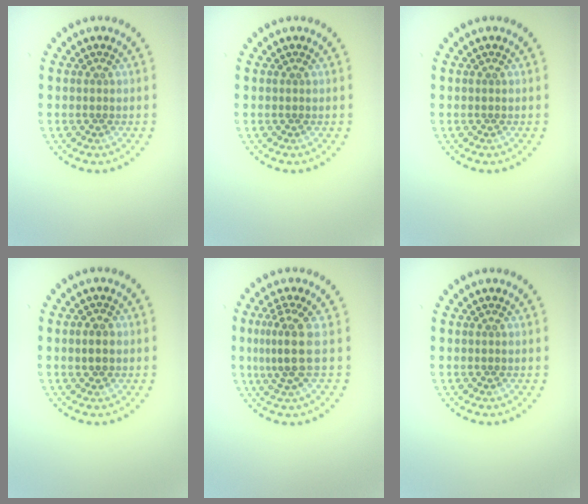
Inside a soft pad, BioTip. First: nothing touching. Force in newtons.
{"total": 0.0}
{"total": 0.0}
{"total": 1.4, "press": 1.4, "slide": 0.3}
{"total": 3.2, "press": 2.3, "slide": 2.3}
{"total": 0.0}